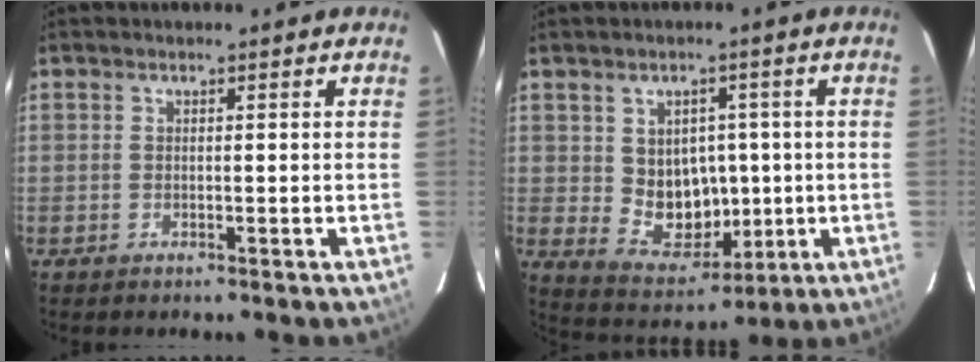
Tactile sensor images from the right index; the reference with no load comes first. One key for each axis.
{"total": 9.3, "fx": 0.2, "fy": 8.0, "fz": 4.8, "tx": -0.089, "ty": -0.003, "tz": 0.028}